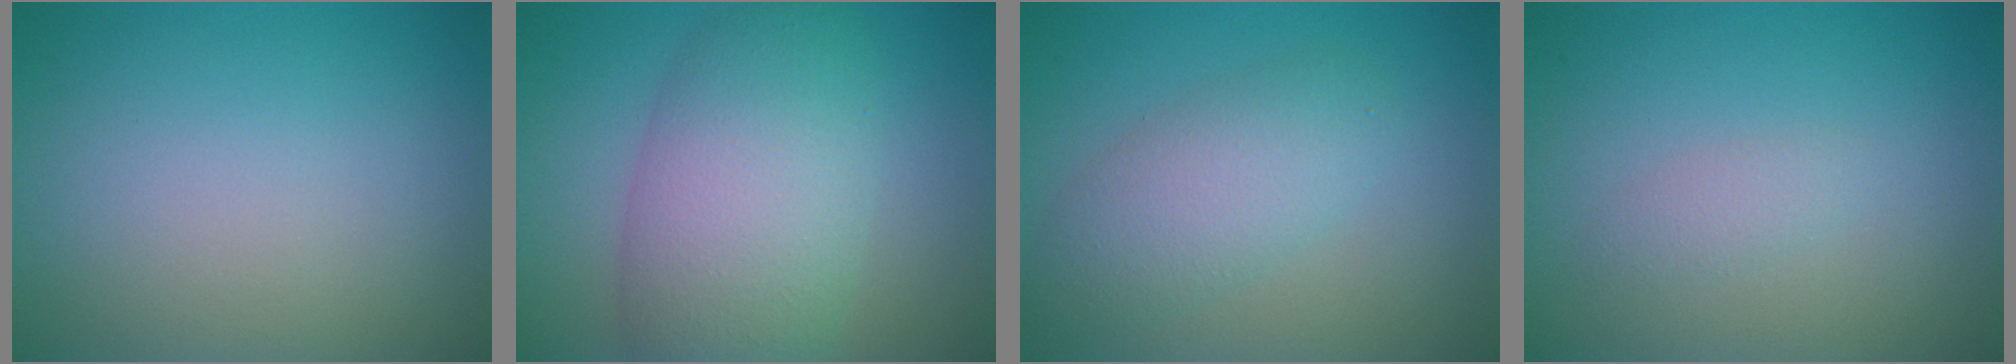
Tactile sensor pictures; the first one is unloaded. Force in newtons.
{"total": 8.6, "press": 8.6, "slide": 0.3}
{"total": 4.1, "press": 4.1, "slide": 0.1}
{"total": 1.1, "press": 1.1, "slide": 0.0}